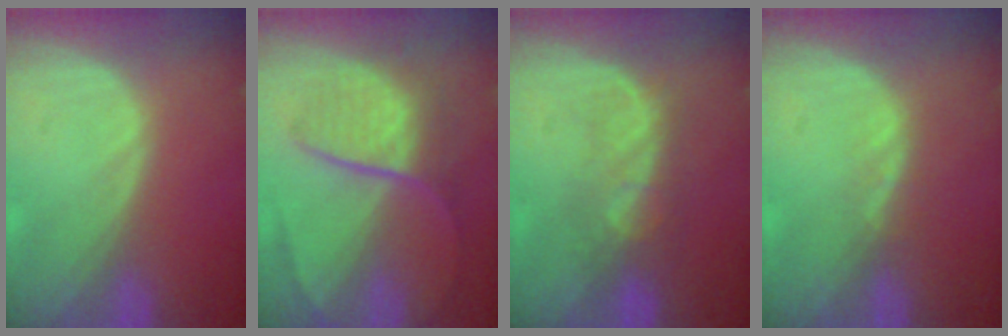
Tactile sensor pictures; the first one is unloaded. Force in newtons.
{"total": 8.8, "press": 7.6, "slide": 4.6}
{"total": 5.2, "press": 5.1, "slide": 1.3}
{"total": 1.5, "press": 1.2, "slide": 0.8}